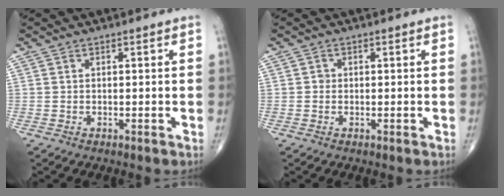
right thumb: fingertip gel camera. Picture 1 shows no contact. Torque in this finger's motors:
{"motor_torque": [-0.19, 0.06, 0.23, 0.01, -0.08]}